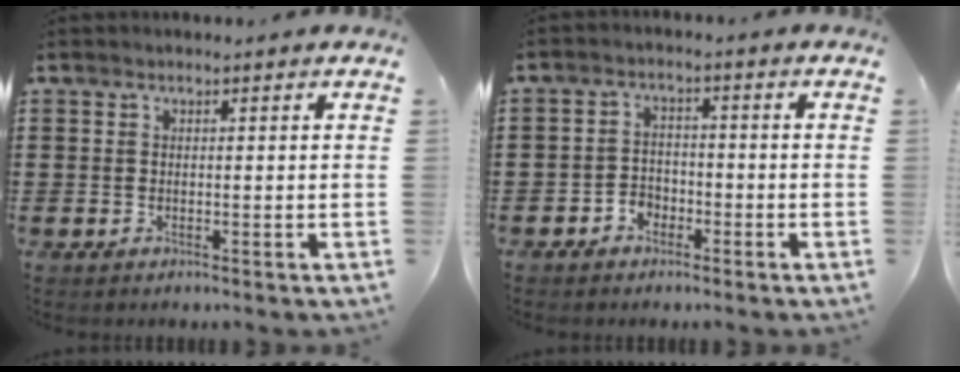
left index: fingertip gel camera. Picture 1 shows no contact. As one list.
[{"total": 2.7, "force": [-2.1, 1.7, 0.4], "torque": [-0.015, 0.005, -0.045]}]